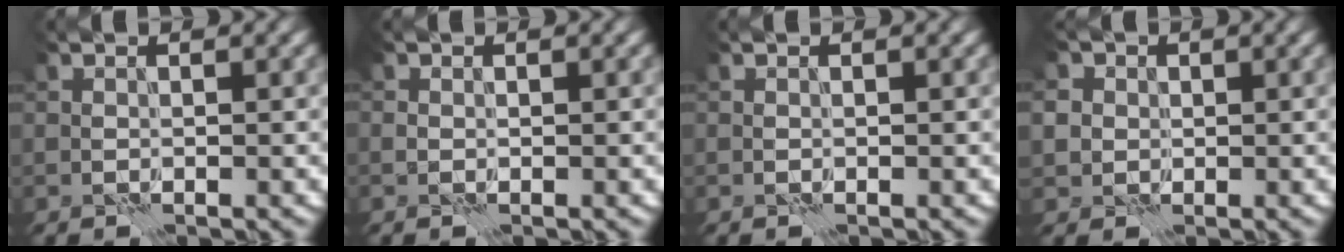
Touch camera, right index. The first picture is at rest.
{"total": 0.0}
{"total": 0.0}
{"total": 4.0, "force": [0.6, 3.8, 1.2], "torque": [-0.034, 0.013, -0.005]}